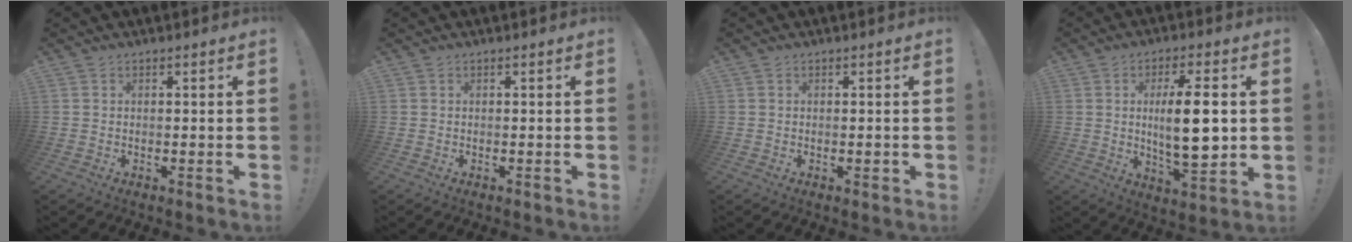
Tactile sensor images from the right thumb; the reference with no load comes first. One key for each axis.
{"total": 0.0}
{"total": 0.8, "fx": -0.1, "fy": 0.5, "fz": 0.6, "tx": -0.005, "ty": 0.000, "tz": -0.004}
{"total": 14.4, "fx": 1.3, "fy": 3.9, "fz": 13.8, "tx": -0.240, "ty": -0.014, "tz": 0.009}